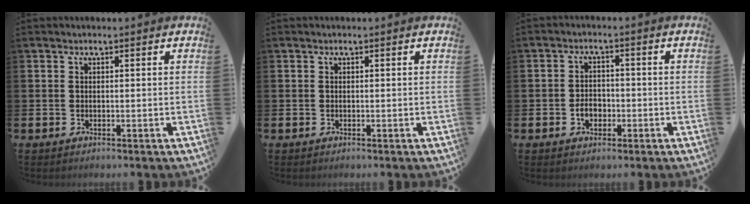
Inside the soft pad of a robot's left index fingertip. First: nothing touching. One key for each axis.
{"total": 0.0}
{"total": 2.8, "fx": -1.0, "fy": 2.1, "fz": 1.6, "tx": -0.018, "ty": -0.003, "tz": -0.024}